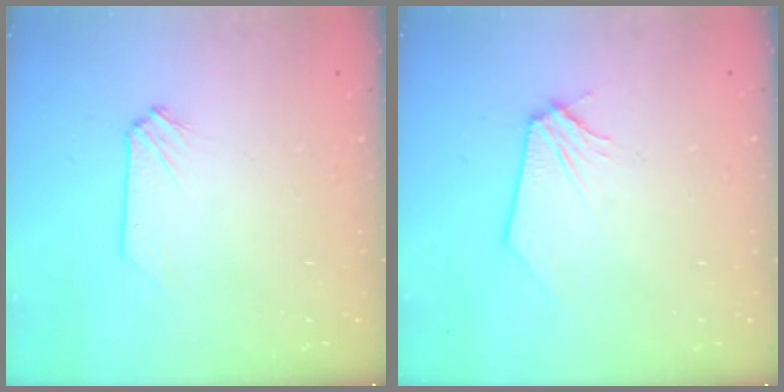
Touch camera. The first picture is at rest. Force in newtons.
{"total": 0.0}